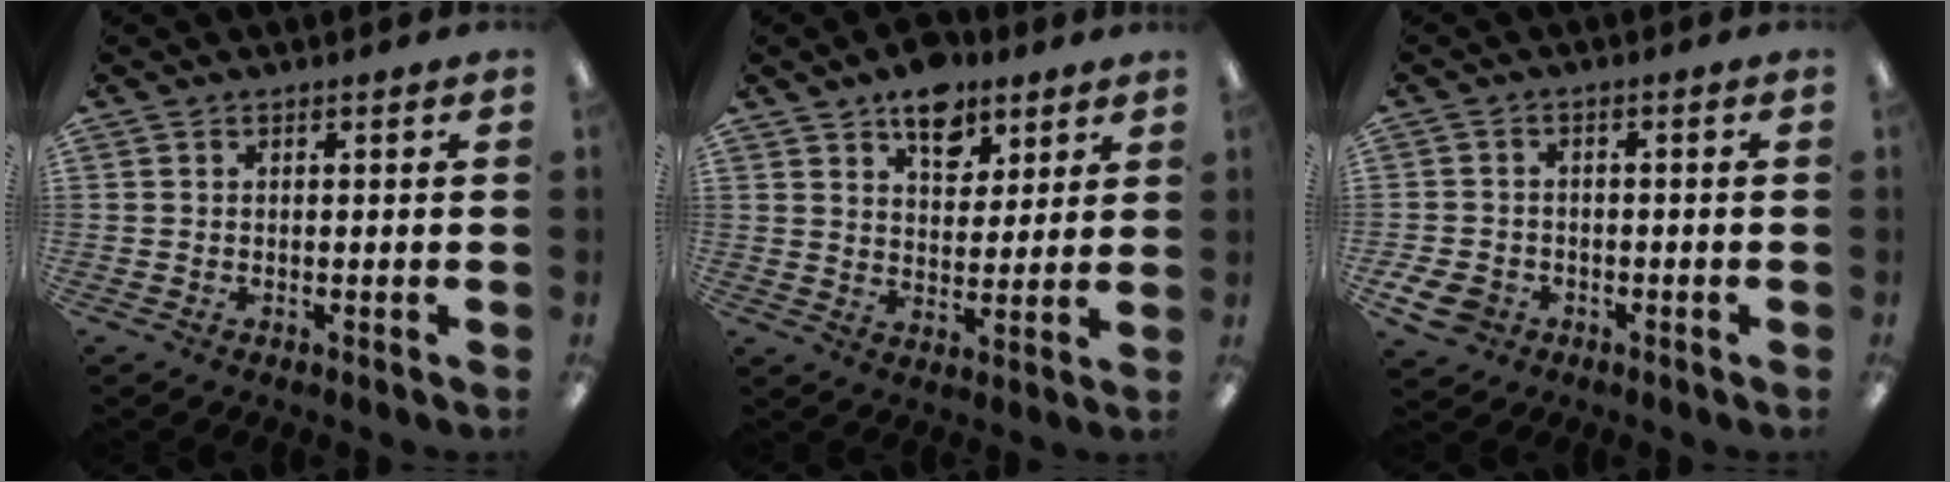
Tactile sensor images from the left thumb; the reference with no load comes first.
{"total": 10.6, "force": [7.3, 6.0, 4.6], "torque": [-0.052, -0.038, 0.128]}
{"total": 5.4, "force": [-3.0, 3.9, 2.3], "torque": [-0.059, 0.012, -0.057]}